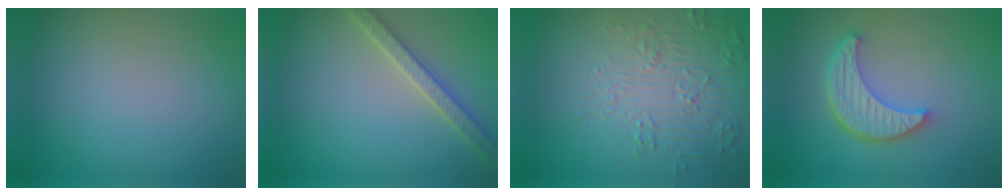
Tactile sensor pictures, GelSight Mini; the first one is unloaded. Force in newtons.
{"total": 3.1, "press": 2.9, "slide": 0.9}
{"total": 5.0, "press": 4.8, "slide": 1.3}
{"total": 5.4, "press": 4.3, "slide": 3.2}